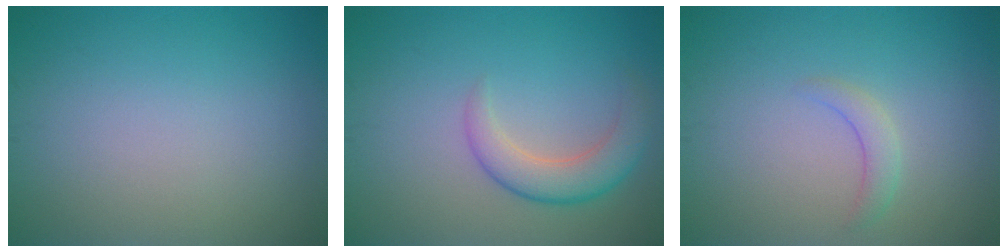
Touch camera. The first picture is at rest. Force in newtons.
{"total": 3.6, "press": 3.6, "slide": 0.1}
{"total": 1.5, "press": 1.5, "slide": 0.3}